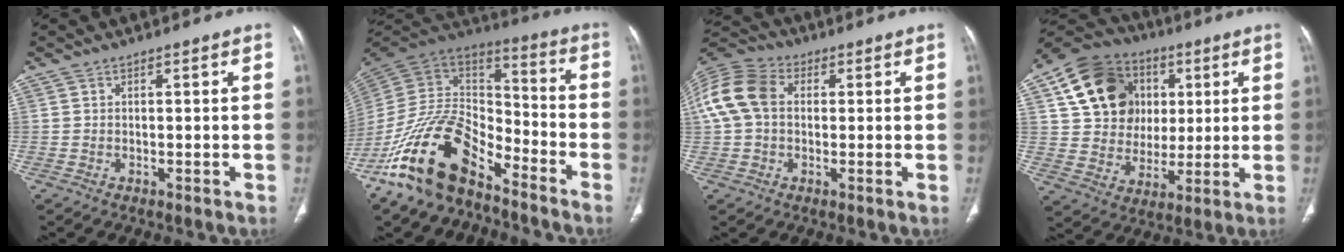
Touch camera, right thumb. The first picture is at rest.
{"total": 20.4, "force": [-13.5, 10.0, 11.7], "torque": [-0.191, 0.093, -0.254]}
{"total": 12.6, "force": [1.8, 9.2, 8.5], "torque": [-0.177, 0.032, 0.027]}
{"total": 19.4, "force": [6.0, 15.6, 9.9], "torque": [-0.143, 0.012, 0.108]}